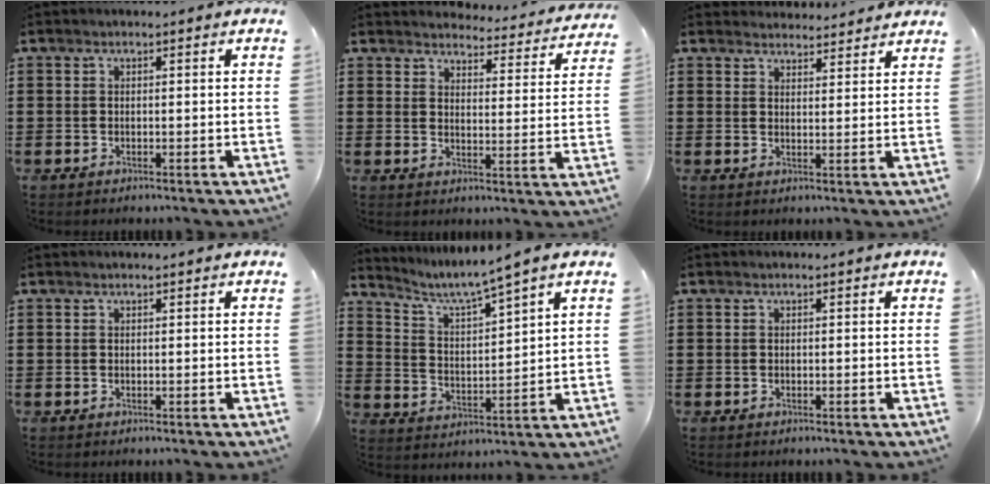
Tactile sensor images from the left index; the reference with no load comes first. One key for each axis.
{"total": 4.3, "fx": 4.2, "fy": 0.1, "fz": 0.3, "tx": -0.019, "ty": -0.033, "tz": 0.072}
{"total": 3.3, "fx": 3.2, "fy": 0.4, "fz": 0.0, "tx": -0.008, "ty": -0.012, "tz": 0.062}
{"total": 0.0}
{"total": 4.3, "fx": 3.6, "fy": -0.7, "fz": 2.2, "tx": -0.062, "ty": -0.032, "tz": 0.052}
{"total": 0.0}